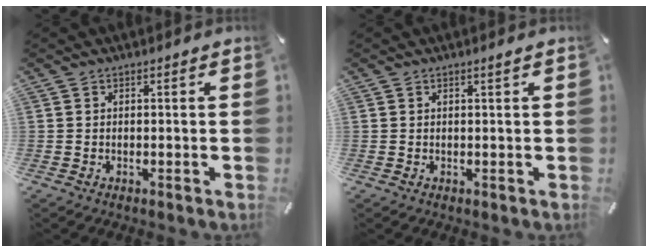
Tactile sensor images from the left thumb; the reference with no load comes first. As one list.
[{"total": 0.8, "force": [0.5, 0.1, 0.6], "torque": [-0.011, 0.000, 0.008]}]